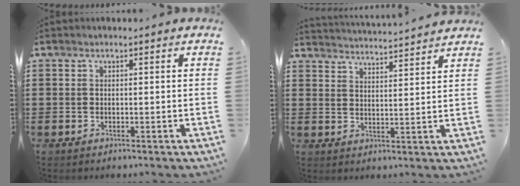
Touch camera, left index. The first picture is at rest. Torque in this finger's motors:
{"motor_torque": [-0.01, -0.02, 0.00, 0.00]}